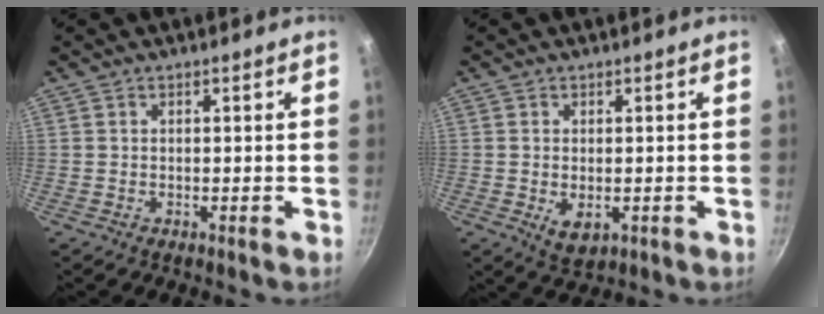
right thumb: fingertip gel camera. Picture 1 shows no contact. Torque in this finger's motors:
{"motor_torque": [-0.49, 0.15, 0.21, 0.57, 0.16]}